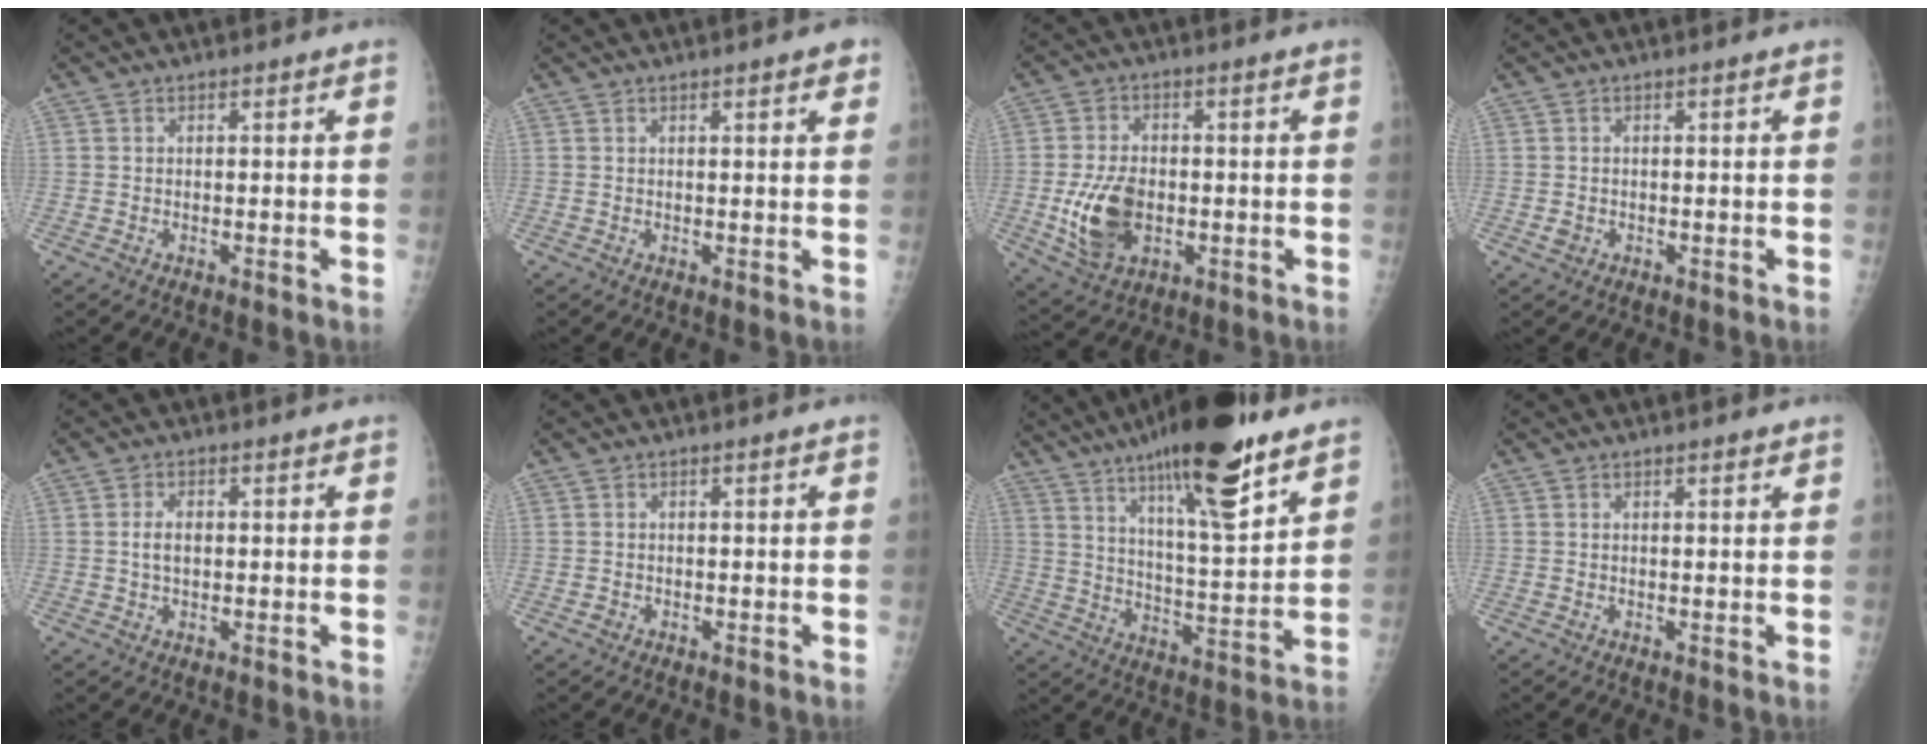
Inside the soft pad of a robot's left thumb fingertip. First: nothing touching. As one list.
[{"total": 2.4, "force": [1.4, 0.4, 1.9], "torque": [-0.021, -0.003, 0.015]}, {"total": 10.5, "force": [-2.0, 6.7, 7.8], "torque": [-0.134, 0.003, -0.026]}, {"total": 1.0, "force": [-0.3, 0.9, 0.4], "torque": [-0.007, 0.002, -0.003]}, {"total": 2.8, "force": [0.1, 1.7, 2.2], "torque": [-0.042, 0.003, 0.001]}, {"total": 0.5, "force": [-0.3, 0.5, 0.1], "torque": [-0.002, 0.002, -0.006]}, {"total": 20.8, "force": [13.4, 4.3, 15.4], "torque": [-0.234, -0.058, 0.216]}, {"total": 1.0, "force": [0.8, 0.2, 0.7], "torque": [-0.007, -0.004, 0.011]}]